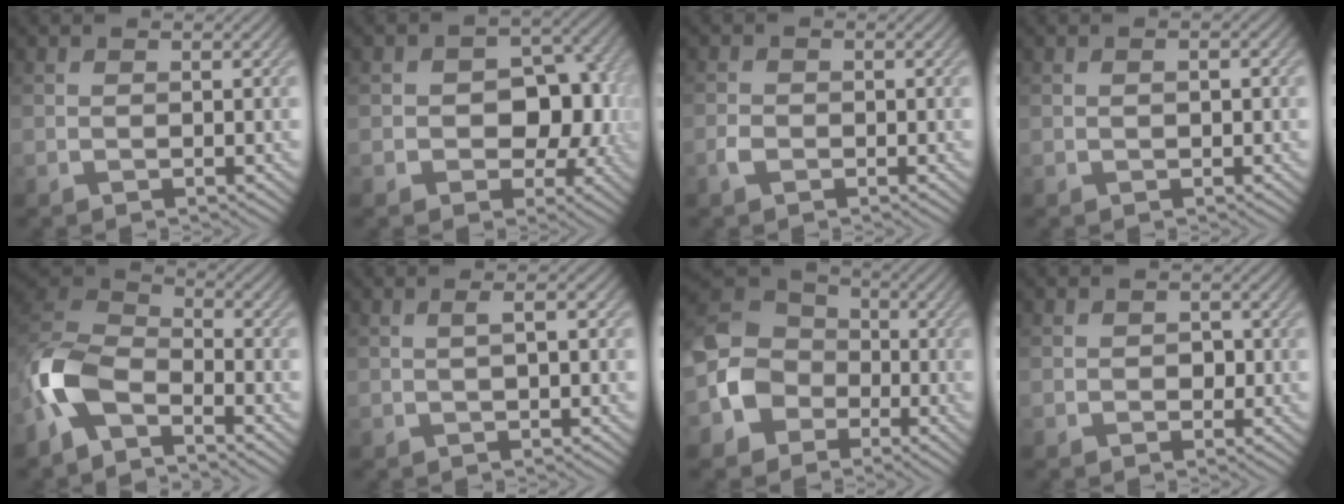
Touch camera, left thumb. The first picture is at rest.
{"total": 8.1, "force": [-0.8, 6.0, 5.5], "torque": [-0.067, -0.006, -0.018]}
{"total": 1.6, "force": [-0.9, 1.1, 0.8], "torque": [-0.020, 0.001, -0.021]}
{"total": 1.1, "force": [0.1, 0.5, 0.9], "torque": [-0.011, 0.000, 0.006]}
{"total": 9.7, "force": [-5.3, 4.8, 6.5], "torque": [-0.146, 0.003, -0.128]}
{"total": 1.6, "force": [0.4, 0.3, 1.6], "torque": [-0.020, -0.002, 0.007]}
{"total": 8.7, "force": [-3.1, 7.2, 3.7], "torque": [-0.101, -0.001, -0.079]}
{"total": 1.3, "force": [-0.2, 1.1, 0.6], "torque": [-0.011, -0.004, -0.005]}